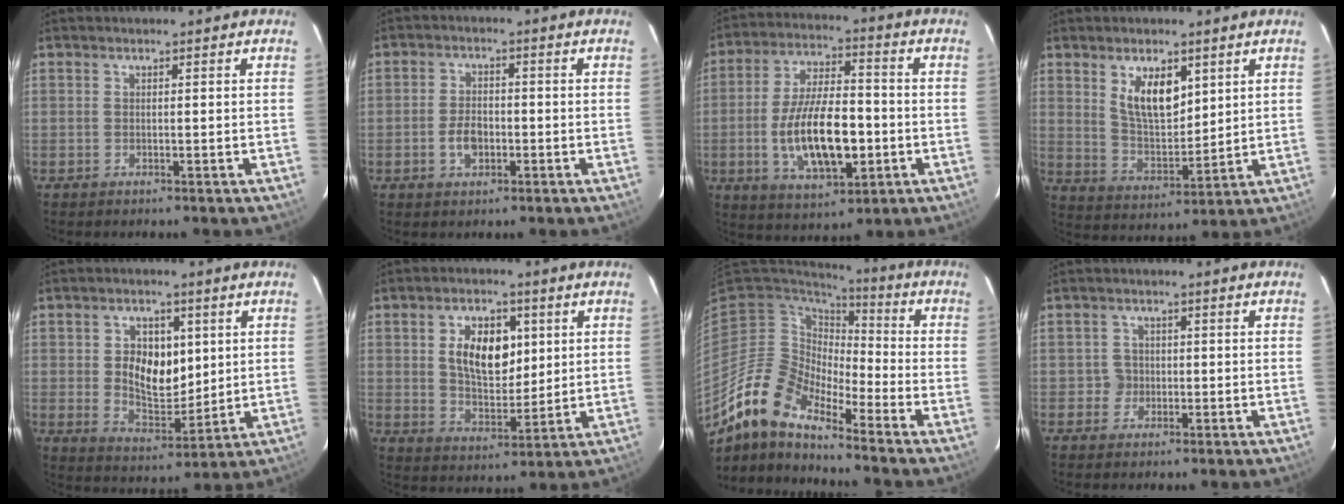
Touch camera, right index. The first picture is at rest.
{"total": 4.3, "force": [-1.5, 2.8, 3.0], "torque": [-0.061, 0.005, -0.023]}
{"total": 16.0, "force": [-3.4, 6.7, 14.1], "torque": [-0.272, 0.000, -0.048]}
{"total": 9.5, "force": [4.5, 4.5, 7.0], "torque": [-0.122, -0.001, 0.096]}
{"total": 9.9, "force": [1.8, 6.6, 7.1], "torque": [-0.127, 0.002, 0.041]}
{"total": 10.7, "force": [3.0, 6.2, 8.2], "torque": [-0.146, 0.011, 0.059]}
{"total": 12.2, "force": [-10.1, 3.7, 5.7], "torque": [-0.091, -0.004, -0.208]}
{"total": 2.3, "force": [-0.6, 2.2, -0.2], "torque": [0.008, 0.012, -0.008]}